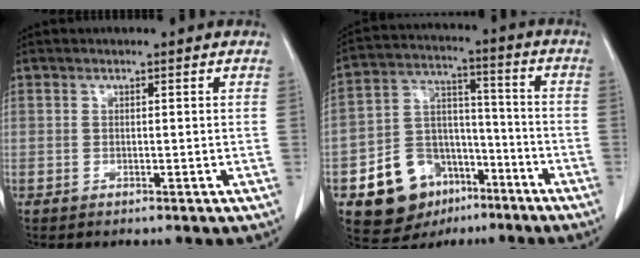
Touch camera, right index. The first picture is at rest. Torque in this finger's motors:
{"motor_torque": [0.27, -0.27, -0.06, -0.10]}